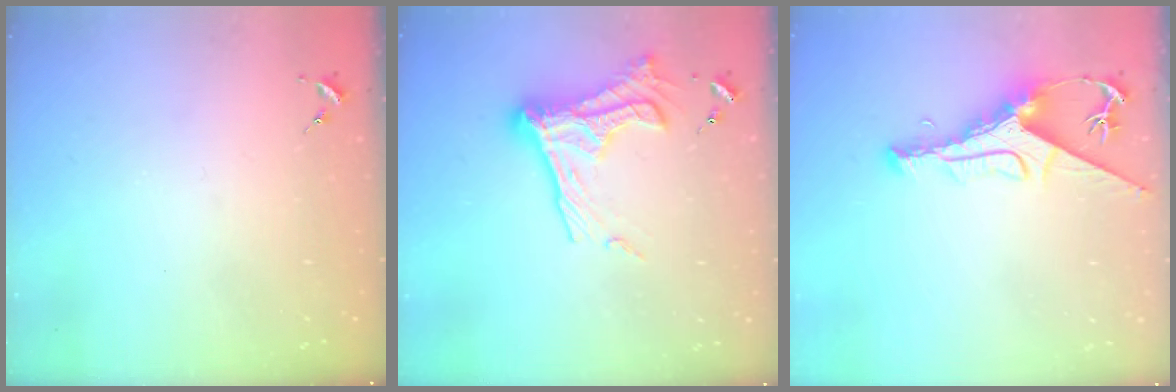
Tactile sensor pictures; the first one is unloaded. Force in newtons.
{"total": 18.0, "press": 17.9, "slide": 1.4}
{"total": 10.2, "press": 10.1, "slide": 1.4}